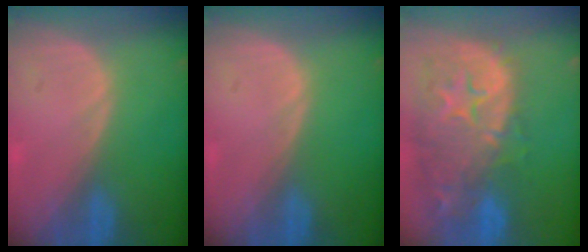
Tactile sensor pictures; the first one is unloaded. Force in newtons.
{"total": 0.0}
{"total": 14.7, "press": 11.8, "slide": 8.8}